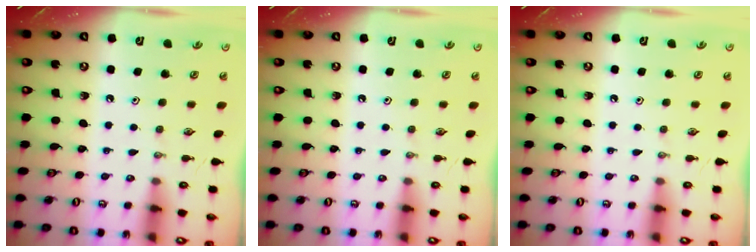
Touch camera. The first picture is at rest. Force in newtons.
{"total": 0.0}
{"total": 0.0}